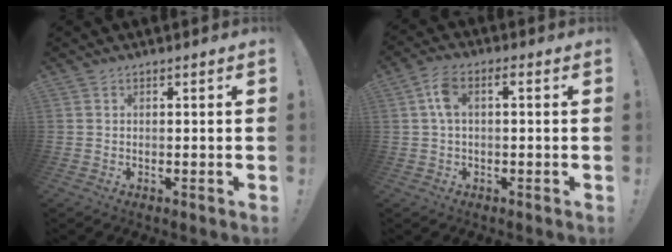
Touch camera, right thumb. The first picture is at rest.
{"total": 5.9, "force": [0.4, 2.7, 5.2], "torque": [-0.096, 0.008, 0.007]}